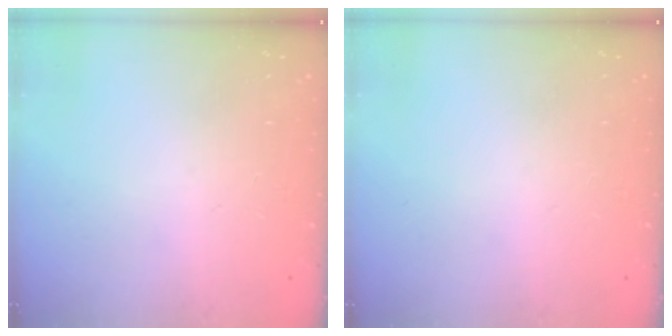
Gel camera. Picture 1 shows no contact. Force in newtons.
{"total": 0.0}